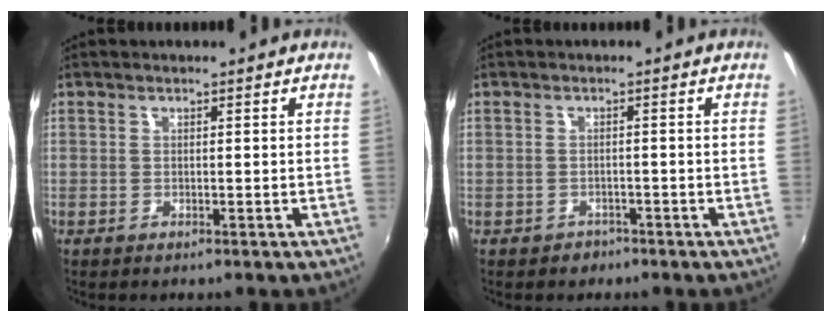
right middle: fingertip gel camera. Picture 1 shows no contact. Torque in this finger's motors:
{"motor_torque": [0.07, -0.18, -0.03, -0.01]}